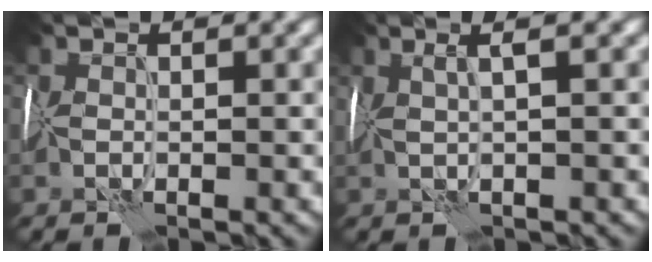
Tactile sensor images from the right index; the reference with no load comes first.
{"total": 2.6, "force": [1.3, 0.1, 2.3], "torque": [-0.033, 0.010, 0.015]}